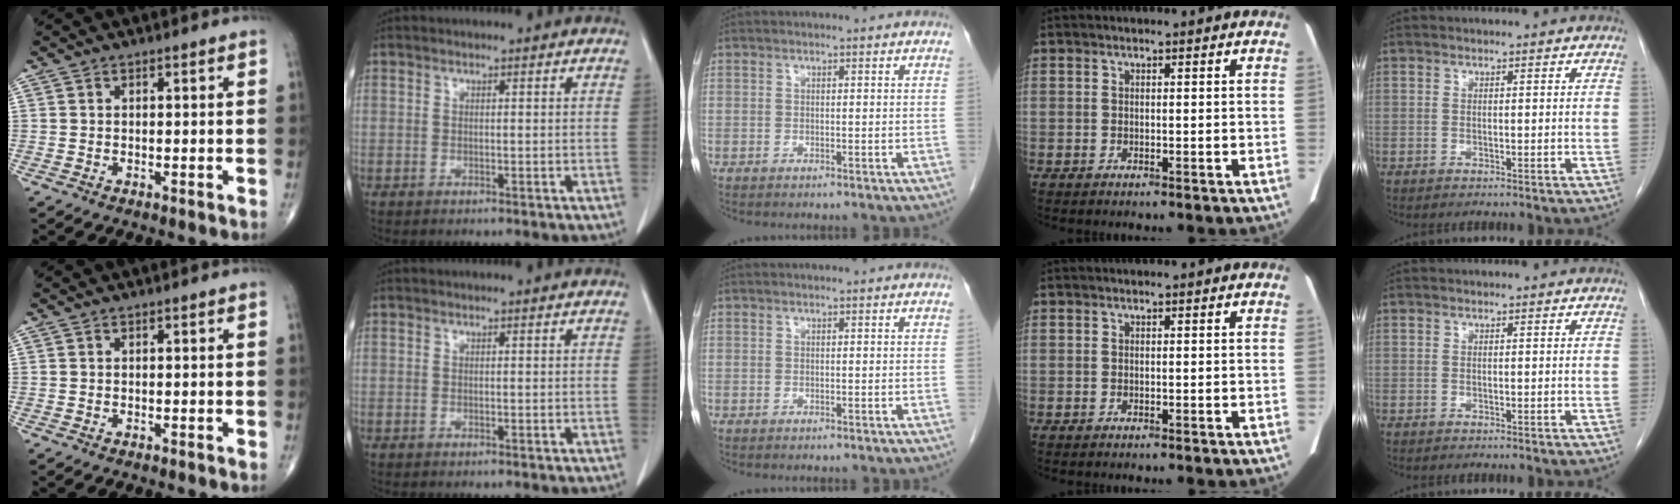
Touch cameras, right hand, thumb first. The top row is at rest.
{}